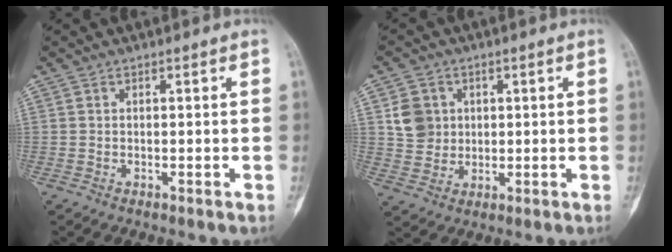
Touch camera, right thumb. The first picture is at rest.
{"total": 6.3, "force": [1.6, 5.7, 2.2], "torque": [-0.017, -0.004, 0.034]}